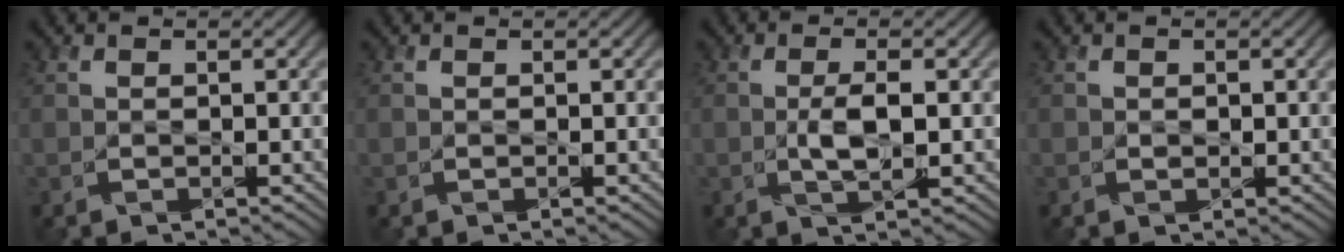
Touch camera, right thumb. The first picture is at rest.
{"total": 0.0}
{"total": 3.5, "force": [-0.2, 1.0, 3.3], "torque": [-0.070, 0.000, -0.002]}
{"total": 0.6, "force": [0.0, 0.5, 0.3], "torque": [-0.004, -0.004, -0.002]}